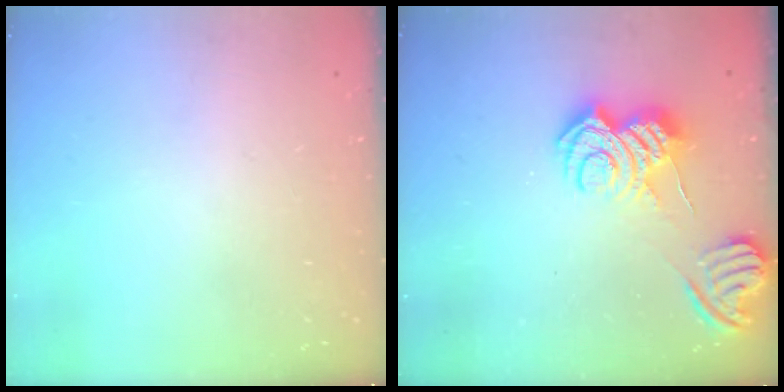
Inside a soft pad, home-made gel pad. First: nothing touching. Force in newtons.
{"total": 9.0, "press": 9.0, "slide": 0.7}